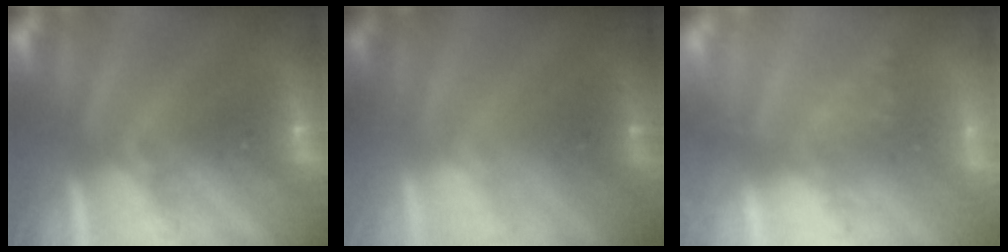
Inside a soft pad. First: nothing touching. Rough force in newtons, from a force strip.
{"total": 2.4}
{"total": 1.8}